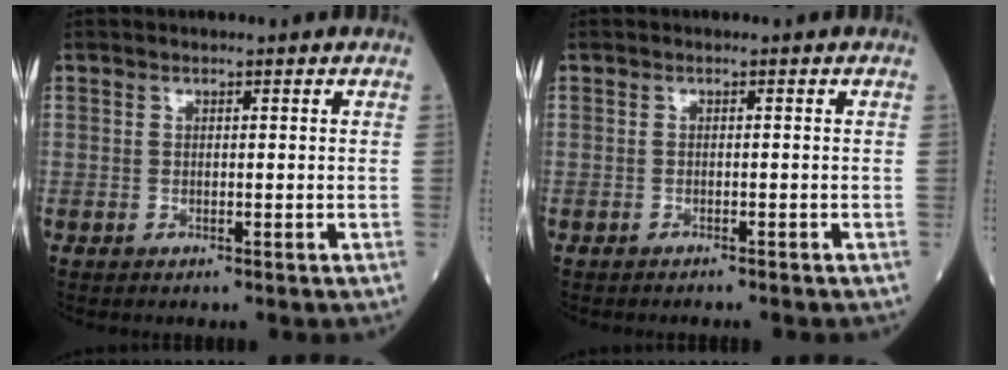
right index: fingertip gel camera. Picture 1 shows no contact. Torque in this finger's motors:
{"motor_torque": [0.00, 0.02, -0.04, 0.02]}